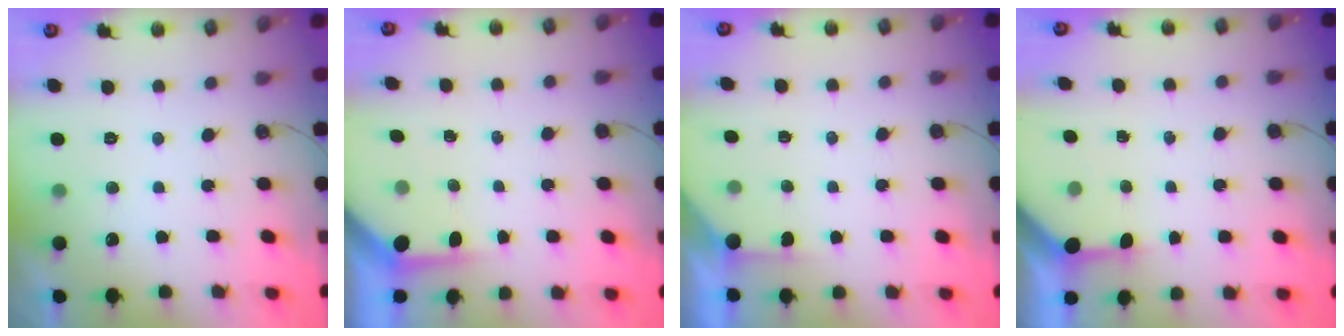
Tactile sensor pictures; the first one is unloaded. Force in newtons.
{"total": 3.6, "press": 3.6, "slide": 0.4}
{"total": 2.7, "press": 2.7, "slide": 0.3}
{"total": 3.2, "press": 3.1, "slide": 0.4}